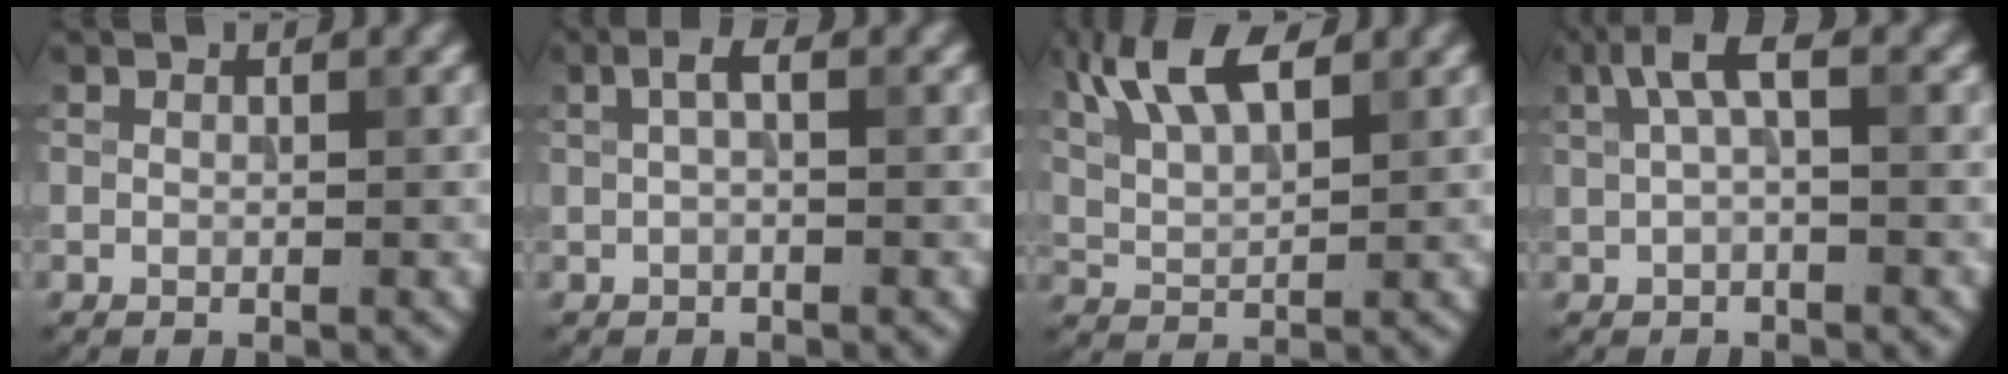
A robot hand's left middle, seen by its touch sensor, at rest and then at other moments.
{"total": 1.5, "force": [0.3, 0.4, 1.4], "torque": [-0.029, 0.006, 0.002]}
{"total": 6.6, "force": [3.8, 2.4, 4.7], "torque": [-0.098, 0.020, 0.065]}
{"total": 3.0, "force": [0.9, 0.8, 2.7], "torque": [-0.052, 0.009, 0.014]}